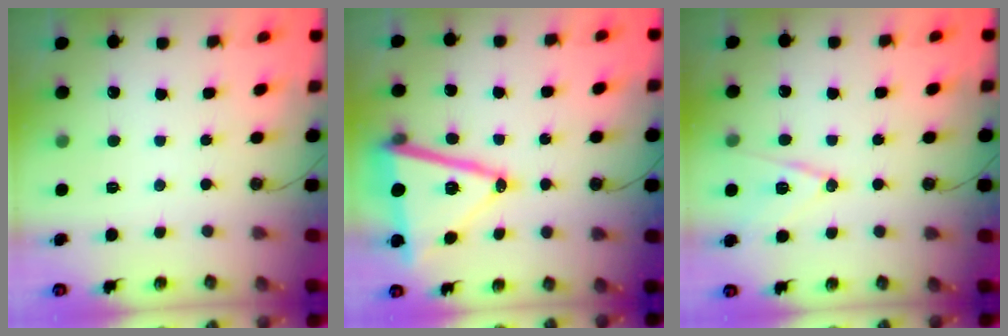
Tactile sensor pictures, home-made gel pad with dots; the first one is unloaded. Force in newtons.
{"total": 18.1, "press": 18.0, "slide": 2.5}
{"total": 12.2, "press": 11.7, "slide": 3.4}